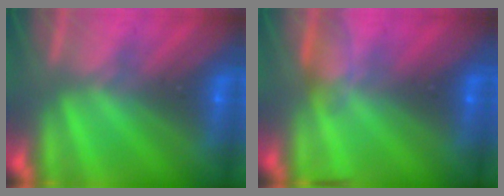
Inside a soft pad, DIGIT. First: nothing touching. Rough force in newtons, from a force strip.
{"total": 4.8}